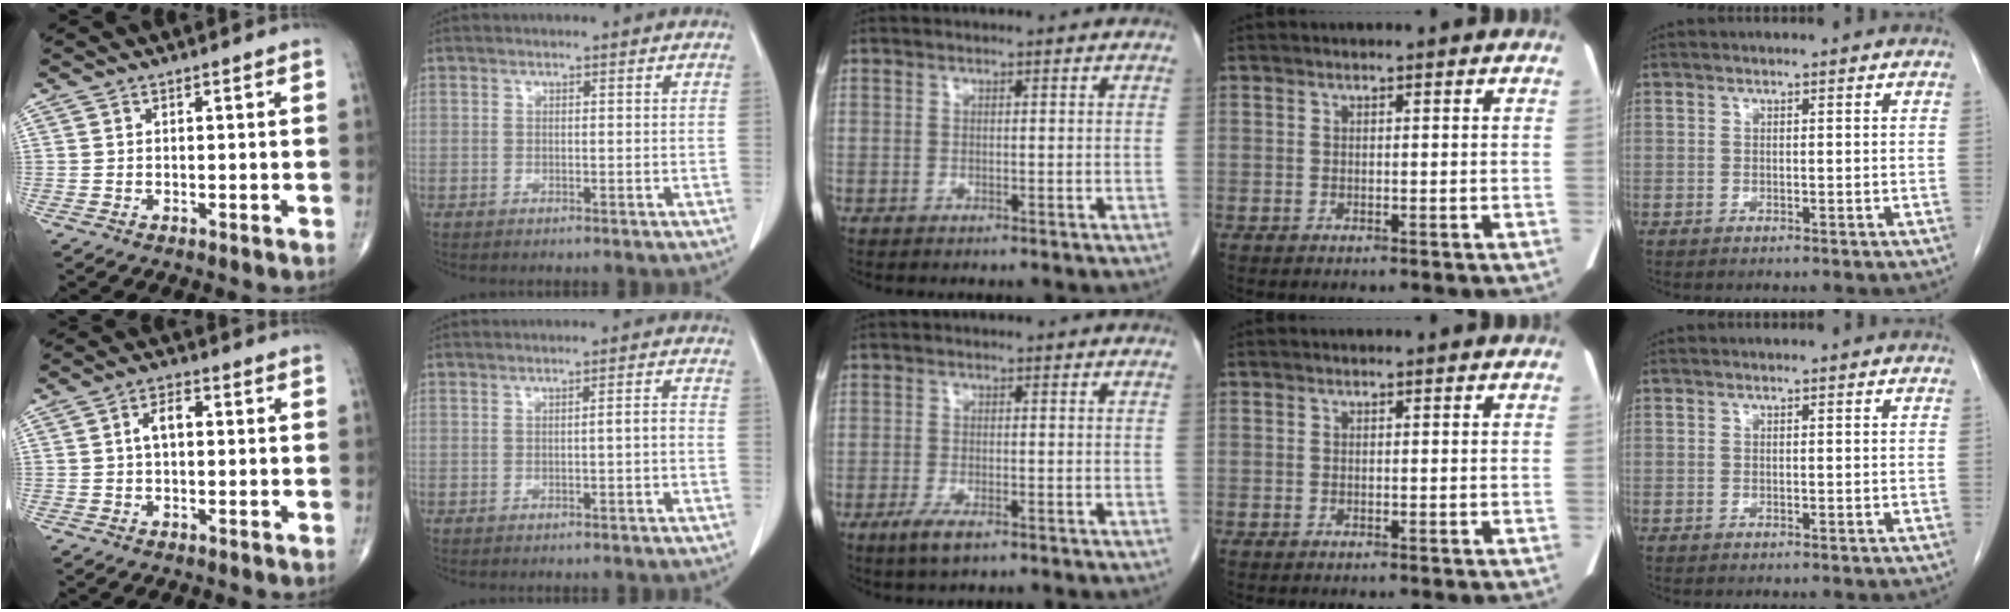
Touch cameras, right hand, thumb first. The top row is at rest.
{"thumb": {"total": 4.0, "force": [0.4, 2.2, 3.4], "torque": [-0.061, 0.013, 0.003]}, "index": {"total": 1.5, "force": [-0.5, 0.0, 1.4], "torque": [-0.020, 0.003, -0.007]}, "middle": {"total": 3.2, "force": [-1.9, 0.8, 2.5], "torque": [-0.054, -0.007, -0.032]}}